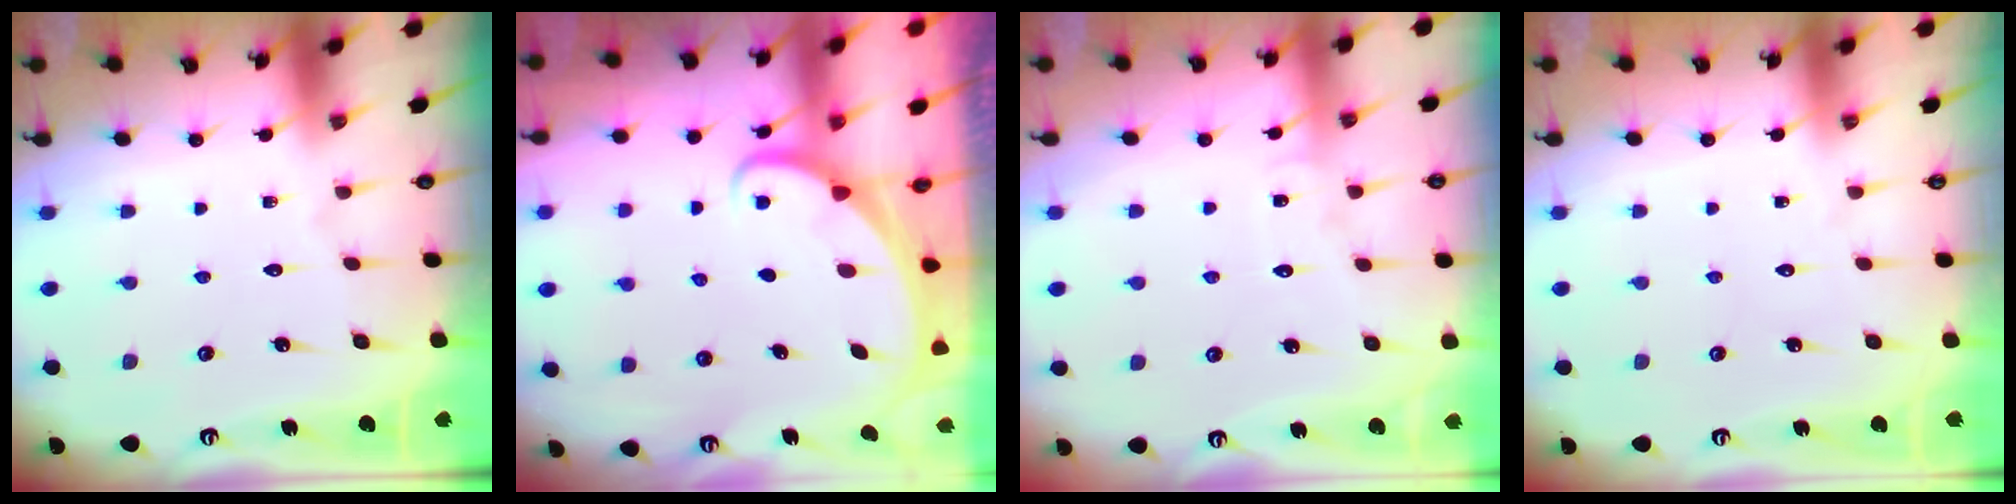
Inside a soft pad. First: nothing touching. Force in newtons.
{"total": 1.6, "press": 1.6, "slide": 0.0}
{"total": 4.5, "press": 4.5, "slide": 0.3}
{"total": 0.0}